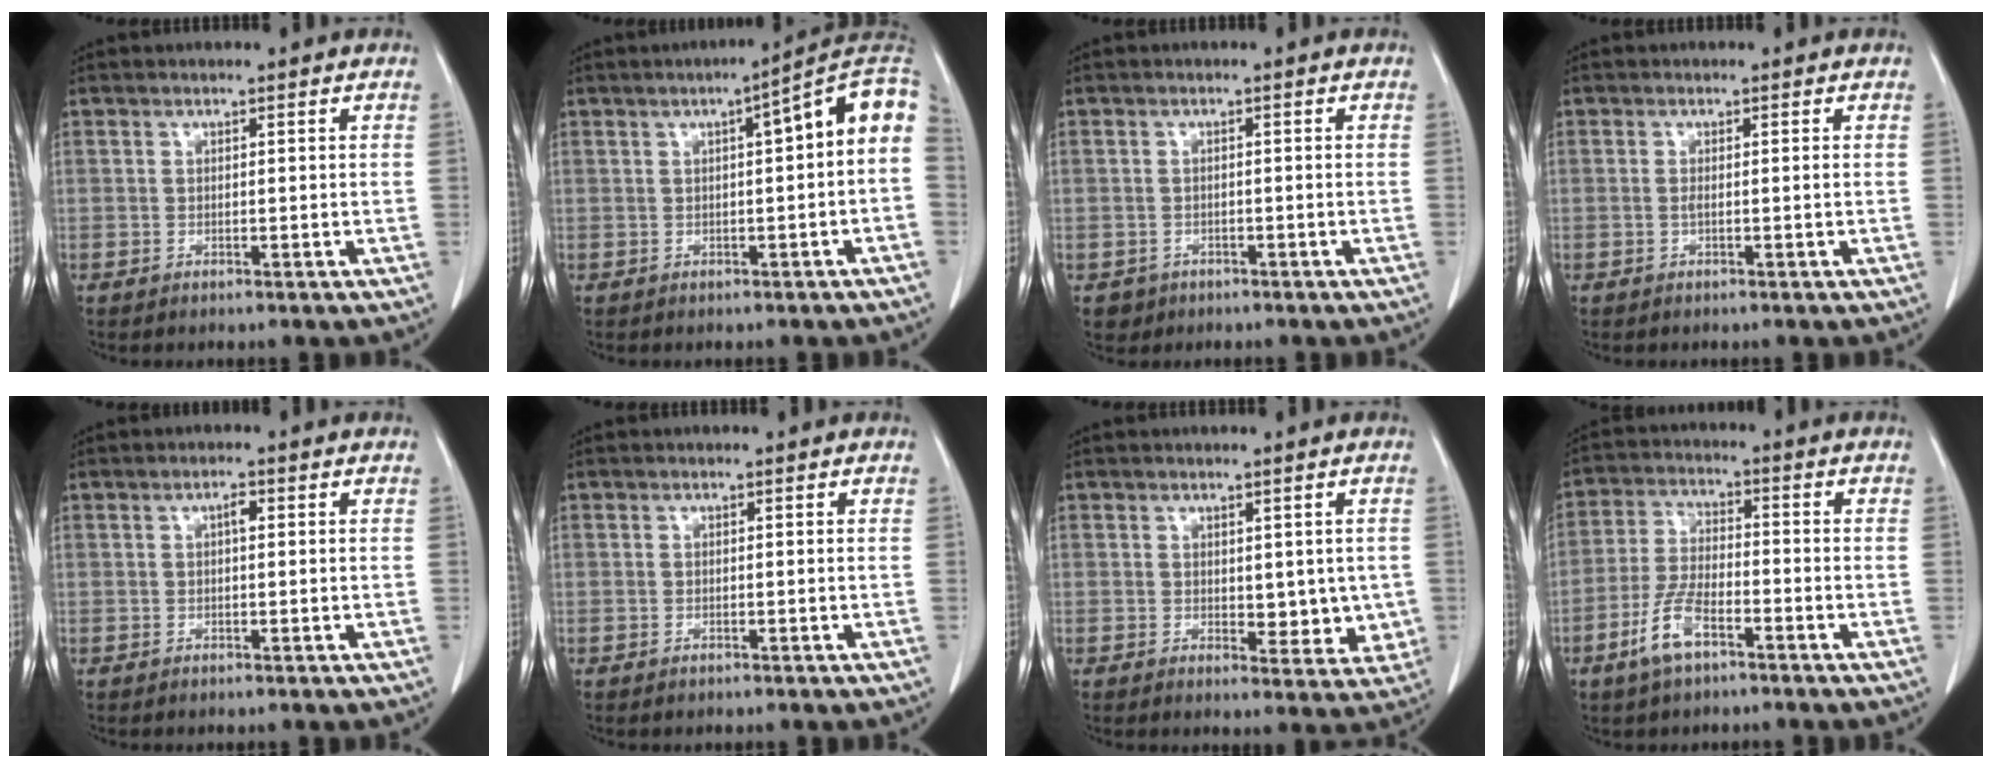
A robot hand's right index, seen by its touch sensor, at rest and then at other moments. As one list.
[{"total": 9.6, "force": [1.9, 0.9, 9.4], "torque": [-0.120, 0.035, 0.015]}, {"total": 2.0, "force": [-0.9, 1.8, 0.0], "torque": [0.000, 0.006, -0.013]}, {"total": 0.8, "force": [-0.1, 0.0, 0.8], "torque": [-0.017, -0.001, 0.000]}, {"total": 1.3, "force": [0.3, 0.5, 1.2], "torque": [-0.018, 0.004, 0.002]}, {"total": 0.0}, {"total": 5.3, "force": [0.2, 3.0, 4.3], "torque": [-0.034, -0.010, 0.010]}, {"total": 7.2, "force": [-4.2, 2.5, 5.4], "torque": [-0.119, -0.001, -0.083]}]